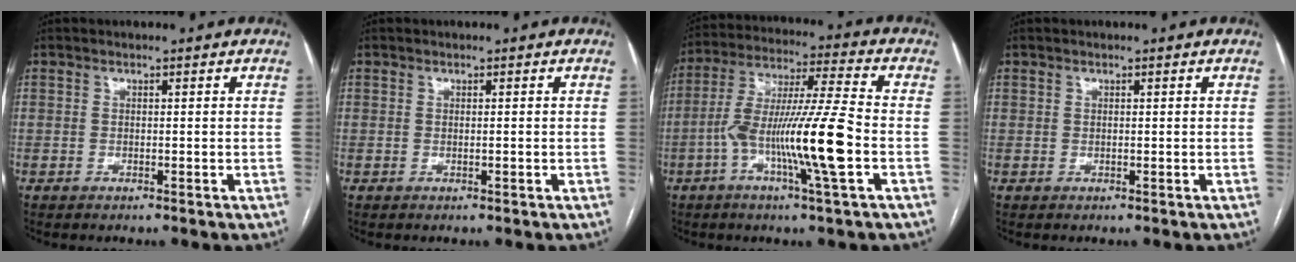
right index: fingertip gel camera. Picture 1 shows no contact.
{"total": 0.0}
{"total": 14.7, "force": [-4.2, -0.4, 14.1], "torque": [-0.270, 0.003, -0.081]}
{"total": 0.0}